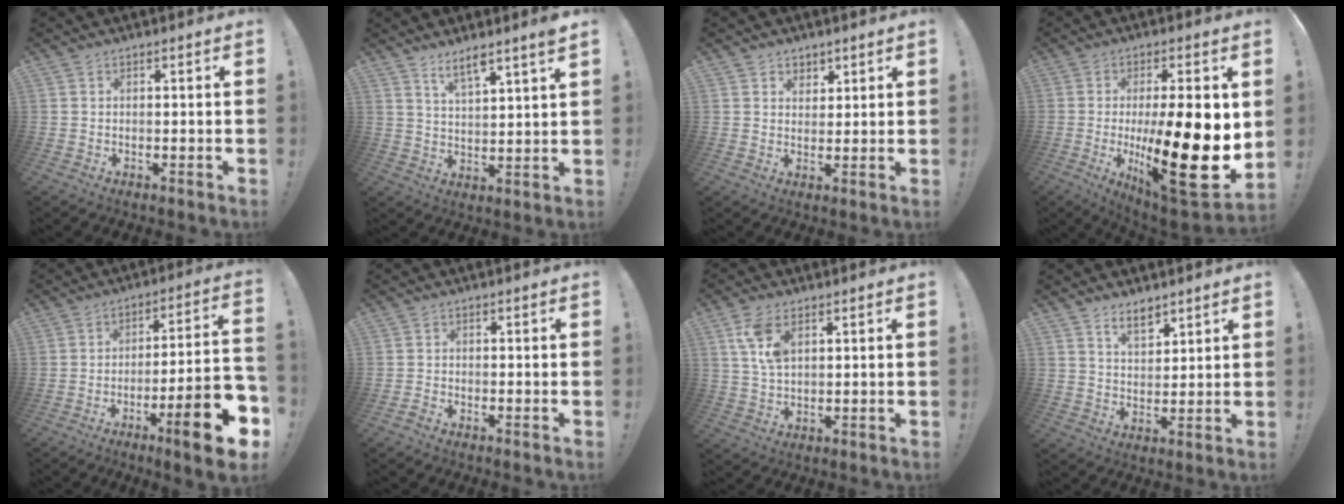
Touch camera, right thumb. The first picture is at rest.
{"total": 6.2, "force": [5.1, 0.5, 3.5], "torque": [-0.057, -0.032, 0.086]}
{"total": 3.5, "force": [2.4, 2.6, 0.1], "torque": [0.001, -0.013, 0.042]}
{"total": 23.4, "force": [-1.6, 4.9, 22.8], "torque": [-0.374, -0.017, -0.017]}
{"total": 17.5, "force": [-8.2, 2.4, 15.2], "torque": [-0.222, 0.040, -0.124]}
{"total": 1.4, "force": [-1.3, 0.2, 0.5], "torque": [-0.014, 0.006, -0.023]}
{"total": 7.9, "force": [3.6, 4.0, 5.8], "torque": [-0.101, -0.014, 0.064]}
{"total": 6.4, "force": [5.0, 2.9, 2.9], "torque": [-0.048, -0.028, 0.090]}